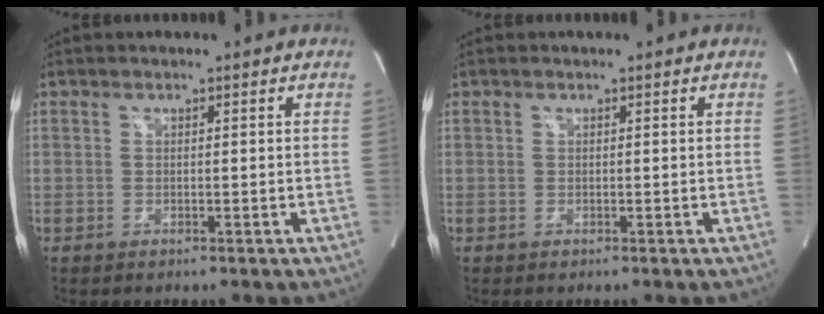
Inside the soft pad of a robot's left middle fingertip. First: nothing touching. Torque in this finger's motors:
{"motor_torque": [0.07, 0.02, -0.18, -0.01]}